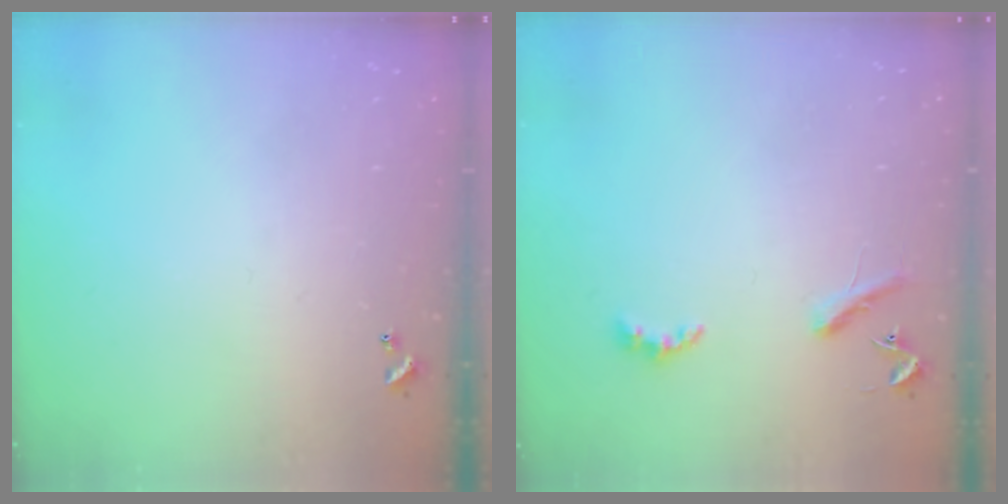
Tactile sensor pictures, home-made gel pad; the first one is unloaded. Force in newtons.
{"total": 3.1, "press": 3.0, "slide": 0.6}